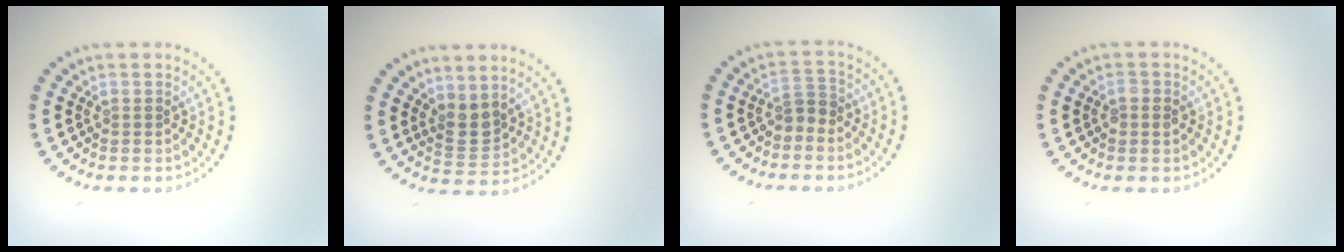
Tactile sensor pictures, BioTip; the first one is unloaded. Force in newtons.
{"total": 2.1, "press": 1.7, "slide": 1.1}
{"total": 1.6, "press": 1.3, "slide": 0.9}
{"total": 1.1, "press": 1.1, "slide": 0.0}